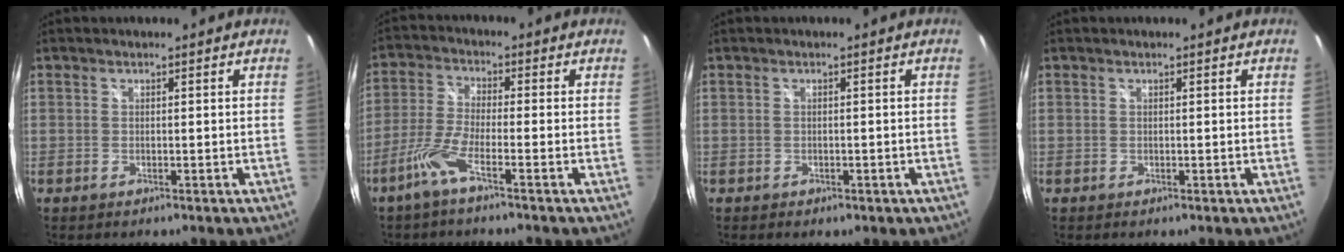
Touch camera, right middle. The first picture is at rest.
{"total": 5.7, "force": [-3.7, 0.3, 4.4], "torque": [-0.105, -0.002, -0.075]}
{"total": 1.2, "force": [-0.6, 0.9, 0.6], "torque": [-0.011, -0.004, -0.007]}
{"total": 0.0}